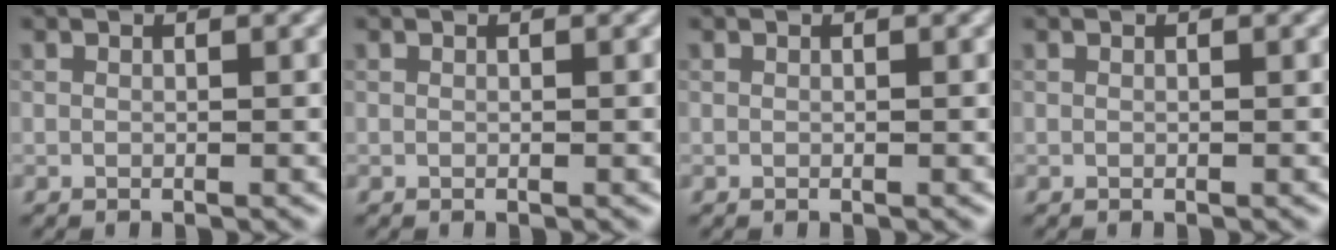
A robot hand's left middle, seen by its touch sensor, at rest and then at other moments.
{"total": 0.0}
{"total": 0.0}
{"total": 0.0}